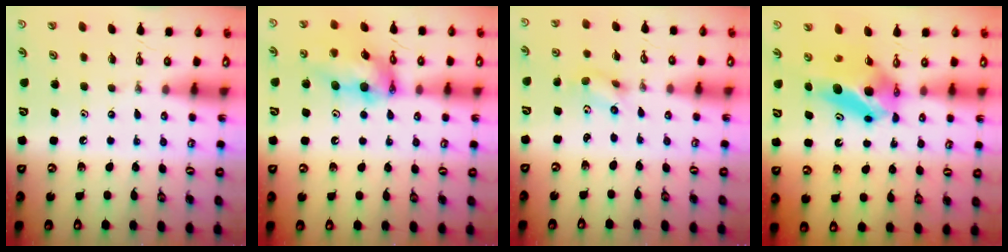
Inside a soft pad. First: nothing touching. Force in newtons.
{"total": 15.7, "press": 15.6, "slide": 2.0}
{"total": 2.8, "press": 2.6, "slide": 1.1}
{"total": 9.2, "press": 6.9, "slide": 6.0}